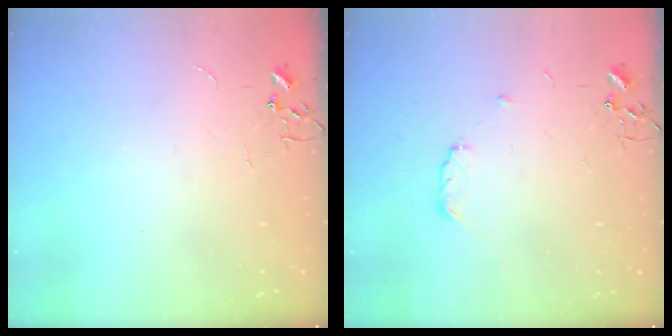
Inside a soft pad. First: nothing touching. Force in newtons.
{"total": 5.0, "press": 4.9, "slide": 0.6}